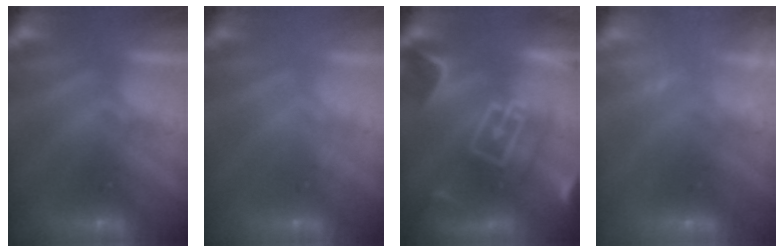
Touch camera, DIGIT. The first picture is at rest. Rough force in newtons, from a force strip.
{"total": 1.8}
{"total": 7.7}
{"total": 2.2}